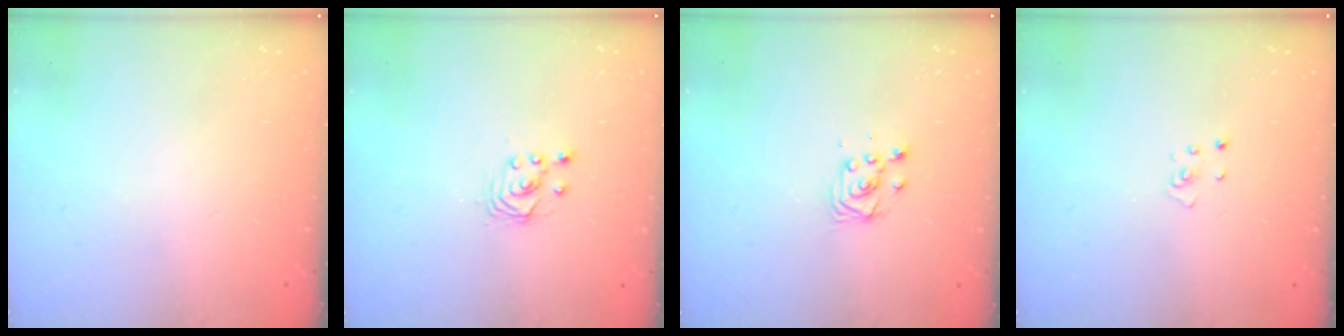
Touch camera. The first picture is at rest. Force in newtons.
{"total": 1.7, "press": 1.7, "slide": 0.2}
{"total": 3.8, "press": 3.7, "slide": 0.4}
{"total": 2.3, "press": 2.3, "slide": 0.2}